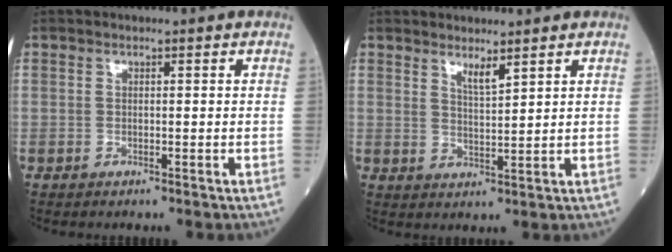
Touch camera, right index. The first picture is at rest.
{"total": 2.5, "force": [2.1, 0.1, 1.5], "torque": [-0.032, -0.012, 0.041]}